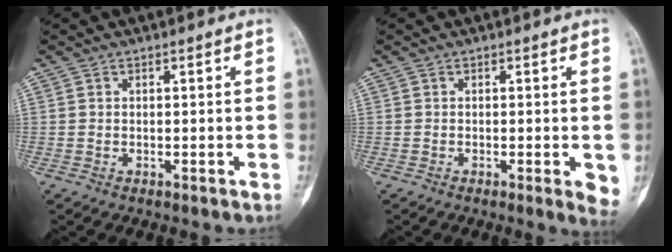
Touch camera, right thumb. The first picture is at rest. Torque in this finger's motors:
{"motor_torque": [-0.43, 0.22, -0.05, -0.01, 0.04]}